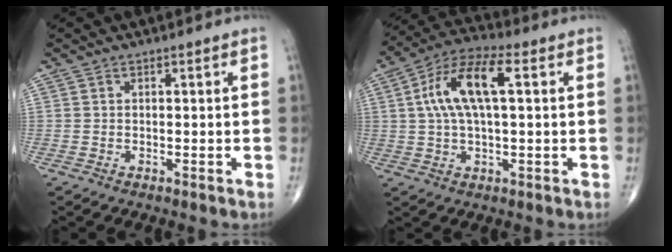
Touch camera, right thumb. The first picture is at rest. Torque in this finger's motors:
{"motor_torque": [-0.27, 0.70, 0.36, 0.06, 0.12]}